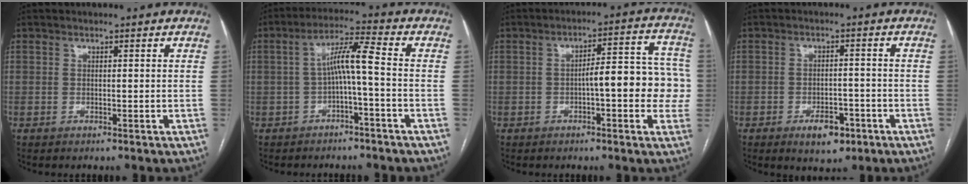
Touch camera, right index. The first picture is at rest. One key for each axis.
{"total": 6.3, "fx": -1.0, "fy": 0.1, "fz": 6.2, "tx": -0.110, "ty": 0.027, "tz": -0.017}
{"total": 11.0, "fx": -1.3, "fy": 3.1, "fz": 10.5, "tx": -0.126, "ty": 0.037, "tz": -0.017}
{"total": 5.5, "fx": -3.0, "fy": 2.8, "fz": 3.6, "tx": -0.051, "ty": 0.003, "tz": -0.039}